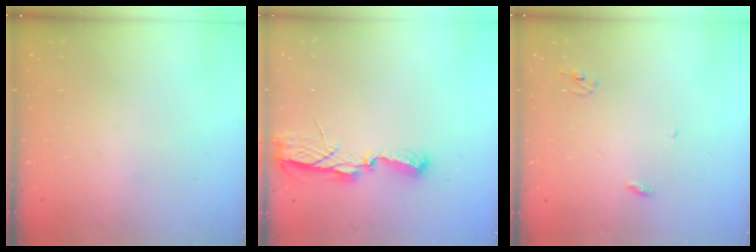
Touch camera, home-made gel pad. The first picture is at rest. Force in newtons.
{"total": 7.1, "press": 7.1, "slide": 0.5}
{"total": 2.8, "press": 2.8, "slide": 0.2}